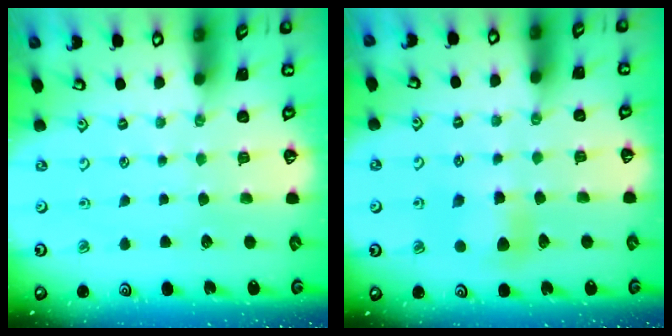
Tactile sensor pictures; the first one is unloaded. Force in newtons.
{"total": 5.7, "press": 5.7, "slide": 0.6}